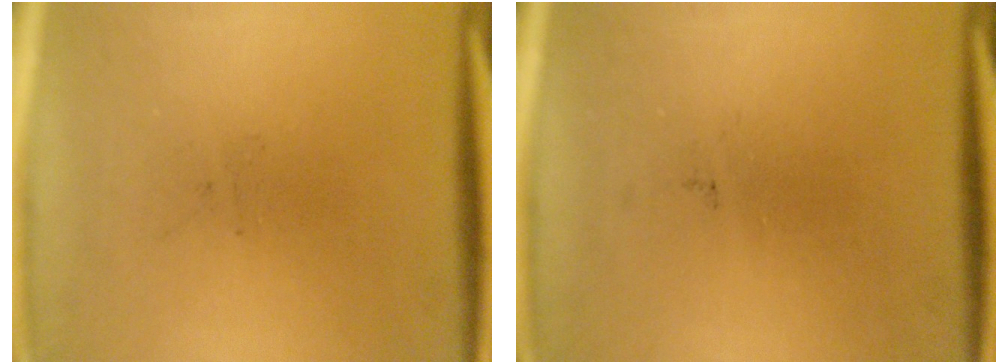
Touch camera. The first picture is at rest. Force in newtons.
{"total": 0.0}